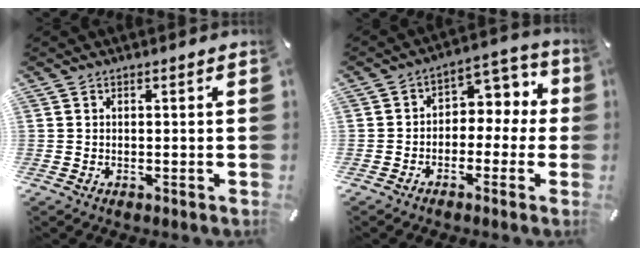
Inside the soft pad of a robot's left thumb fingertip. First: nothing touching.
{"total": 6.5, "force": [-0.8, 5.5, 3.3], "torque": [-0.041, 0.009, -0.020]}